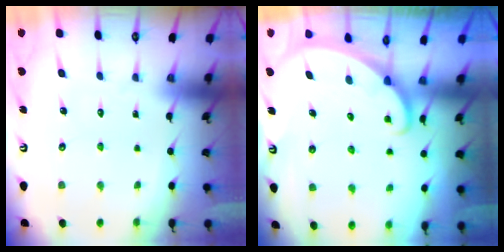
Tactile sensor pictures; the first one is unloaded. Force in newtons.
{"total": 1.9, "press": 1.9, "slide": 0.0}